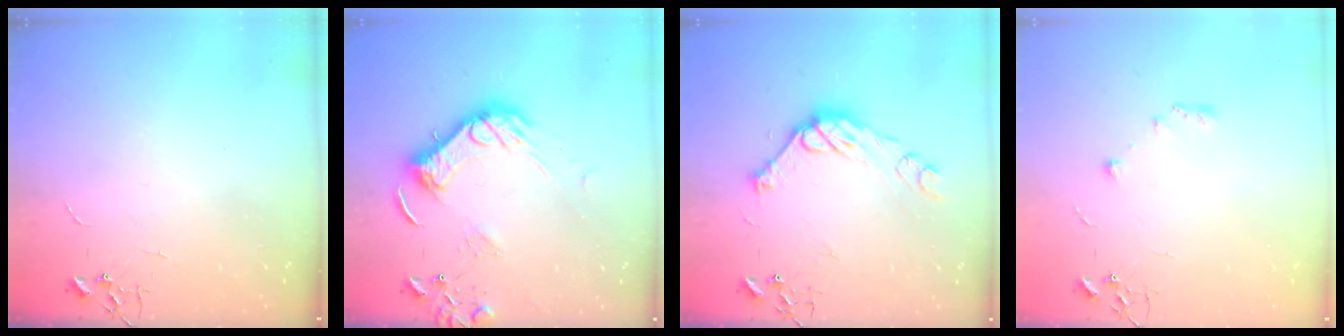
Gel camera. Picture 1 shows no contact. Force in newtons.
{"total": 14.6, "press": 14.6, "slide": 1.1}
{"total": 12.8, "press": 12.8, "slide": 0.8}
{"total": 6.9, "press": 6.9, "slide": 0.7}